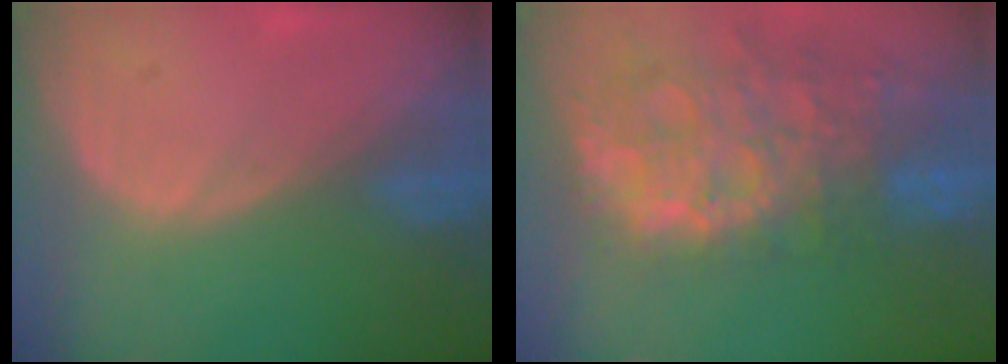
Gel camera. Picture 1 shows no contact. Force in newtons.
{"total": 14.1, "press": 11.4, "slide": 8.2}